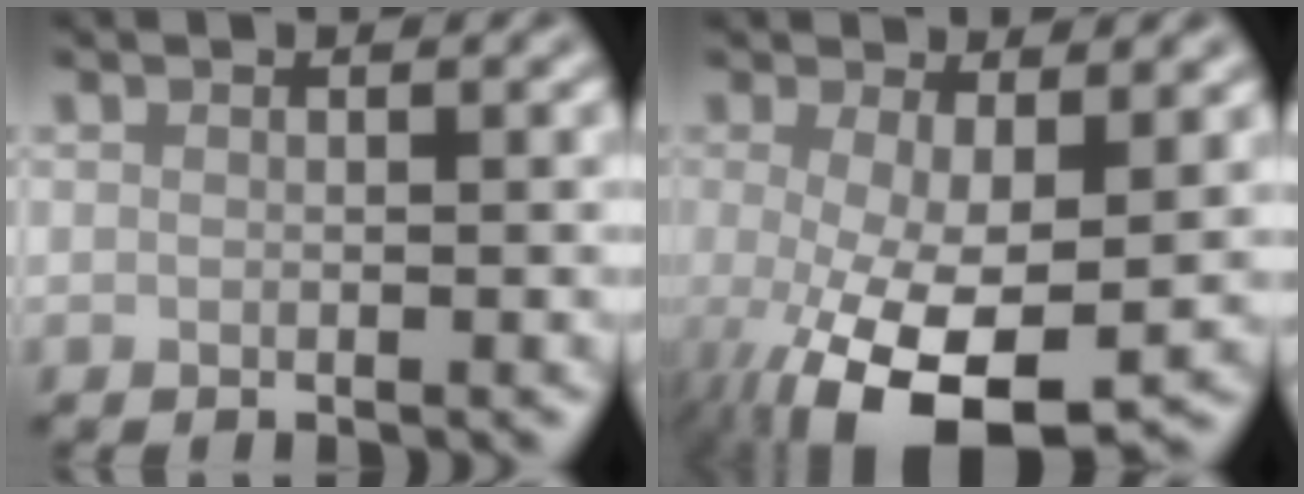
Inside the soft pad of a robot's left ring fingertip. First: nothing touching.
{"total": 10.3, "force": [-2.8, 3.9, 9.1], "torque": [-0.165, -0.025, -0.040]}